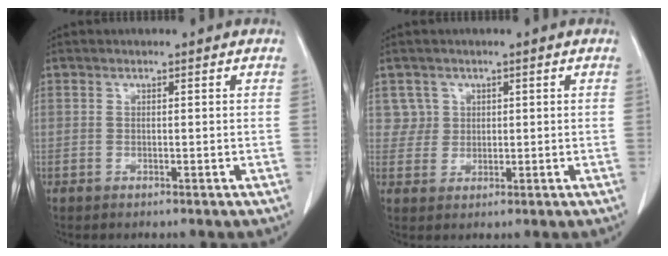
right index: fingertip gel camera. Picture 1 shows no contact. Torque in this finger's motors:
{"motor_torque": [-0.15, 0.13, -0.07, -0.03]}